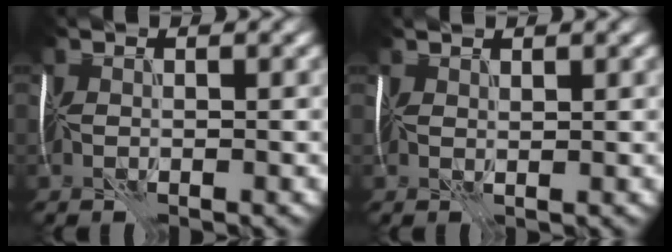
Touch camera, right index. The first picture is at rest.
{"total": 1.6, "force": [1.5, 0.3, 0.3], "torque": [-0.008, 0.018, 0.016]}